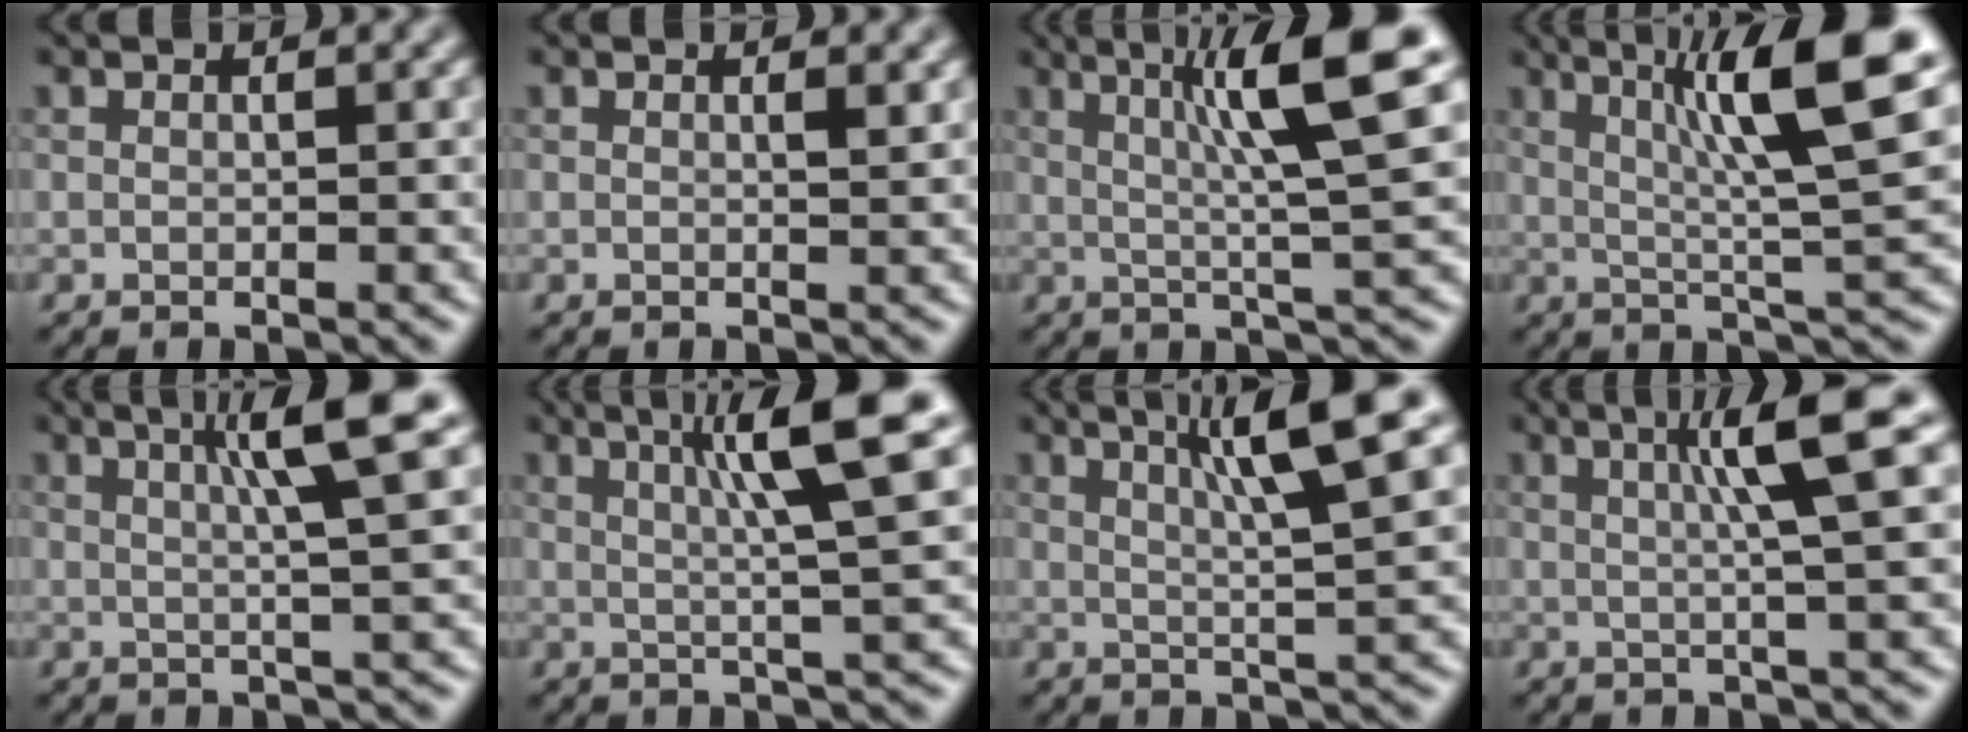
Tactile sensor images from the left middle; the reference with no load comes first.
{"total": 0.8, "force": [0.4, 0.2, 0.7], "torque": [-0.009, -0.003, 0.006]}
{"total": 9.3, "force": [2.8, 1.1, 8.8], "torque": [-0.124, 0.011, 0.042]}
{"total": 11.4, "force": [3.9, 1.8, 10.5], "torque": [-0.152, 0.013, 0.062]}
{"total": 6.8, "force": [2.4, 0.9, 6.4], "torque": [-0.083, 0.017, 0.035]}
{"total": 8.4, "force": [2.8, 1.0, 7.9], "torque": [-0.105, 0.016, 0.042]}
{"total": 8.1, "force": [3.4, 1.0, 7.3], "torque": [-0.097, 0.016, 0.055]}
{"total": 6.5, "force": [1.8, 0.7, 6.2], "torque": [-0.089, 0.018, 0.029]}